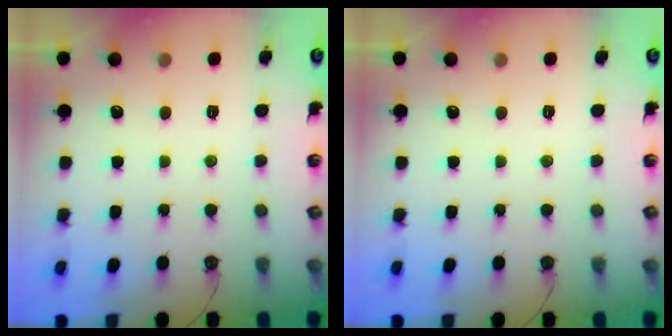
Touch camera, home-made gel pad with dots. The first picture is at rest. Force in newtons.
{"total": 0.0}